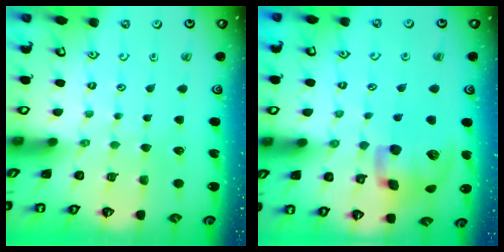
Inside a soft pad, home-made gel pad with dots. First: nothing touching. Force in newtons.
{"total": 16.7, "press": 16.6, "slide": 2.4}